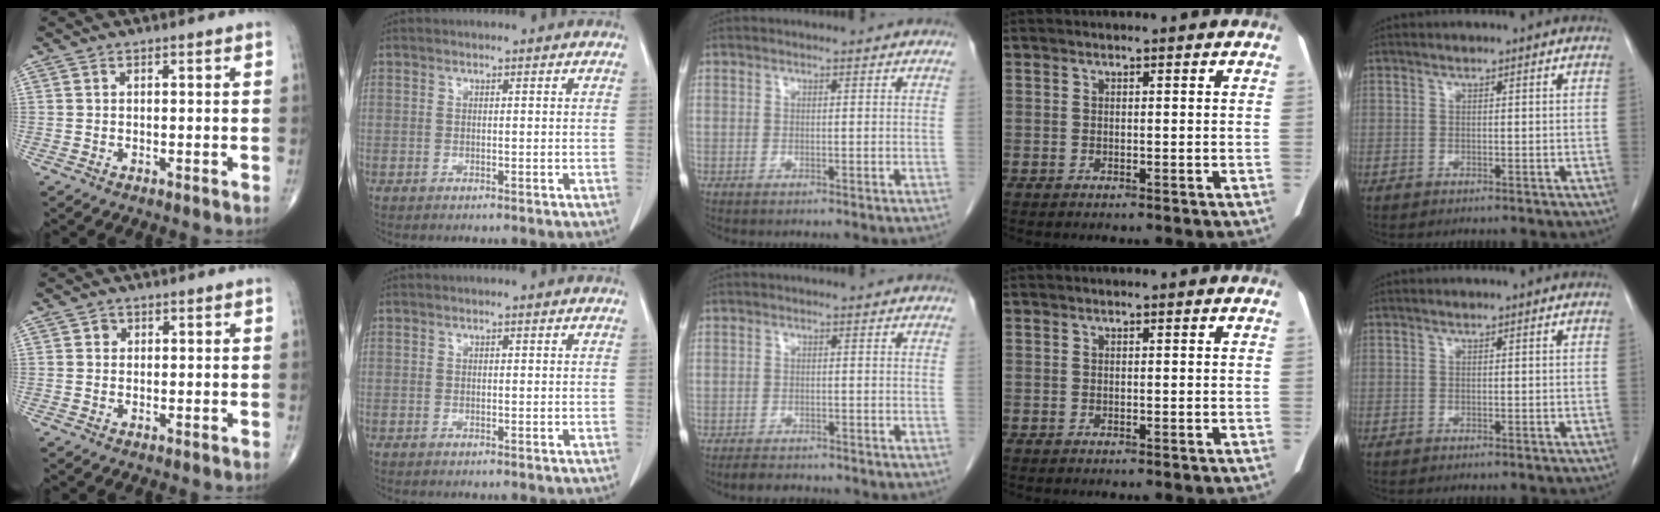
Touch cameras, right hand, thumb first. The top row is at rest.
{"thumb": {"total": 1.2, "force": [0.3, 1.1, 0.3], "torque": [0.003, 0.001, 0.001]}, "middle": {"total": 2.9, "force": [-2.6, 1.0, 0.8], "torque": [-0.020, -0.005, -0.038]}}